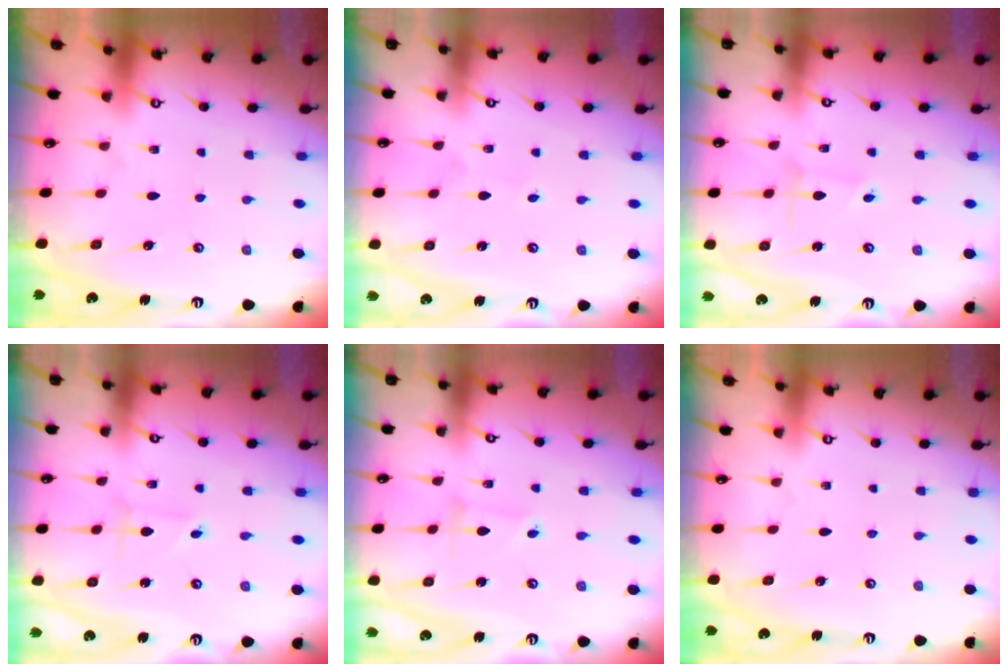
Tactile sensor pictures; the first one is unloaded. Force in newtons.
{"total": 1.0, "press": 1.0, "slide": 0.0}
{"total": 2.2, "press": 2.2, "slide": 0.2}
{"total": 1.1, "press": 1.1, "slide": 0.1}
{"total": 2.0, "press": 2.0, "slide": 0.2}
{"total": 0.0}